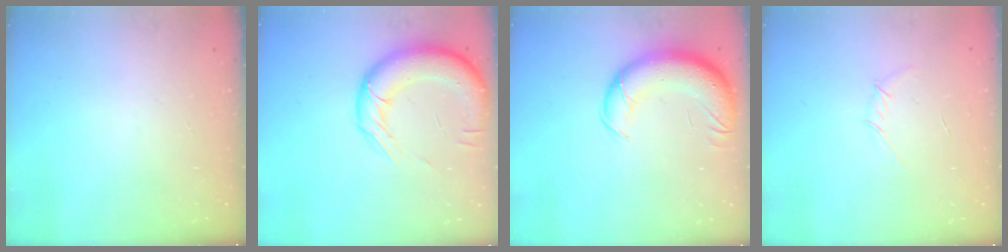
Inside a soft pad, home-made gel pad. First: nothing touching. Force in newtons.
{"total": 15.6, "press": 15.2, "slide": 3.6}
{"total": 15.5, "press": 15.1, "slide": 3.1}
{"total": 3.9, "press": 3.8, "slide": 0.8}